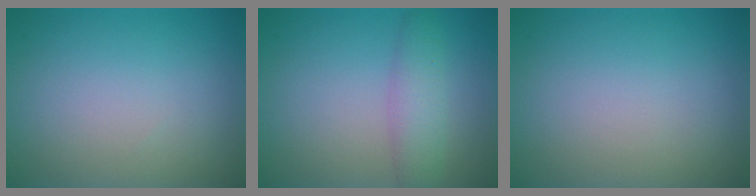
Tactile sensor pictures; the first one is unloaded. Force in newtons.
{"total": 3.0, "press": 3.0, "slide": 0.0}
{"total": 0.0}